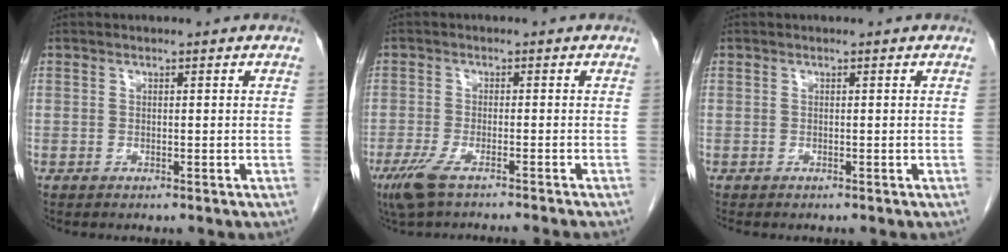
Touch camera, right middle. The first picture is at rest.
{"total": 8.7, "force": [-7.1, 0.4, 5.1], "torque": [-0.074, -0.022, -0.111]}
{"total": 1.2, "force": [-1.0, 0.4, 0.5], "torque": [-0.010, -0.002, -0.012]}